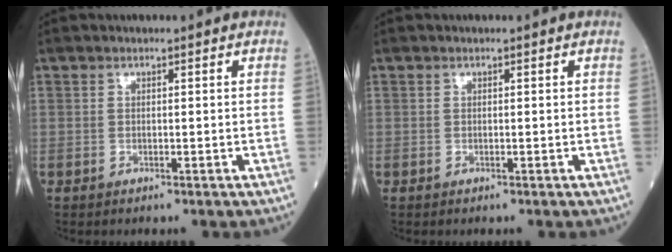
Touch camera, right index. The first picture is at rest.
{"total": 0.0}